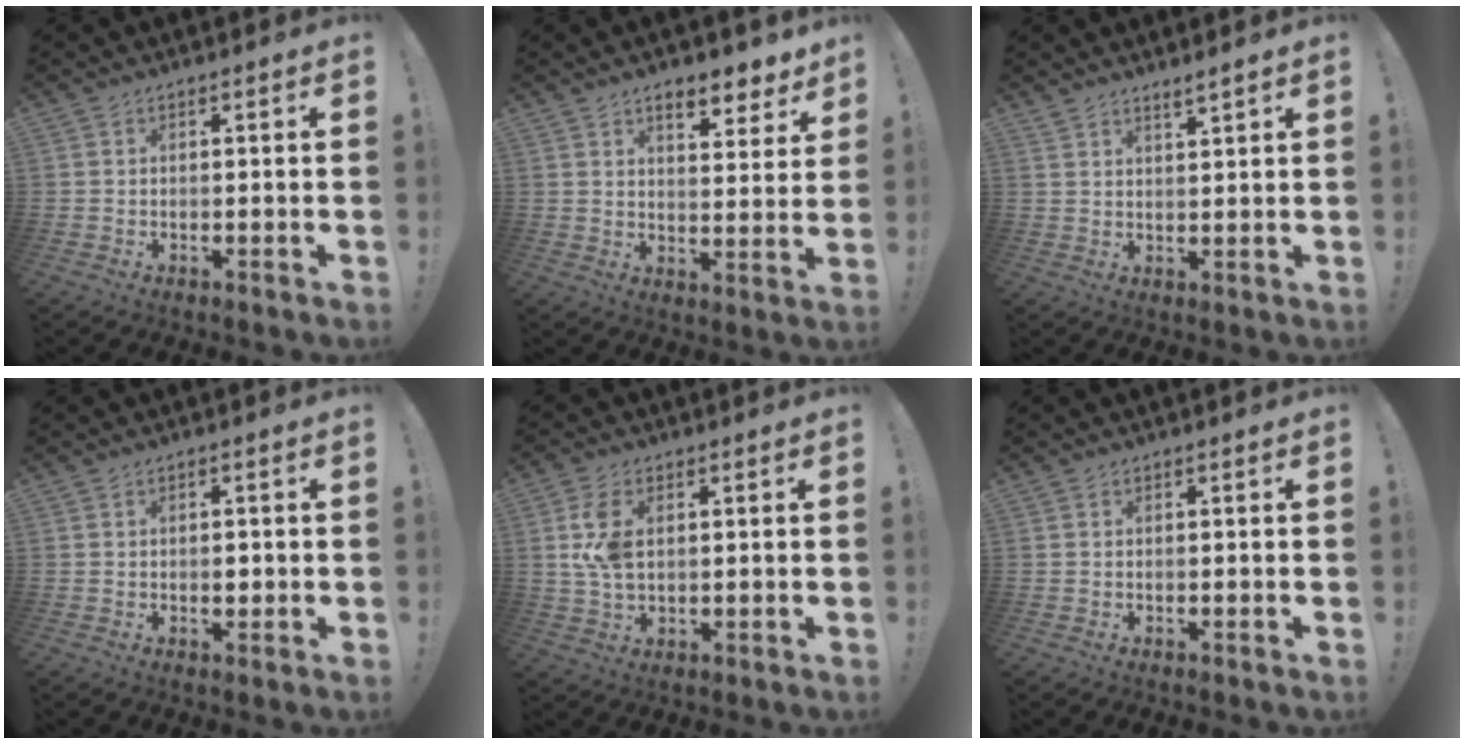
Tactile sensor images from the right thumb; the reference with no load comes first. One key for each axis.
{"total": 8.0, "fx": 6.4, "fy": 2.7, "fz": 4.1, "tx": -0.041, "ty": -0.047, "tz": 0.109}
{"total": 3.2, "fx": 2.9, "fy": 0.2, "fz": 1.3, "tx": -0.013, "ty": -0.023, "tz": 0.049}
{"total": 2.2, "fx": -0.3, "fy": 1.7, "fz": 1.5, "tx": -0.002, "ty": -0.005, "tz": -0.011}
{"total": 8.2, "fx": 1.6, "fy": 5.1, "fz": 6.2, "tx": -0.119, "ty": -0.002, "tz": 0.029}
{"total": 0.0}